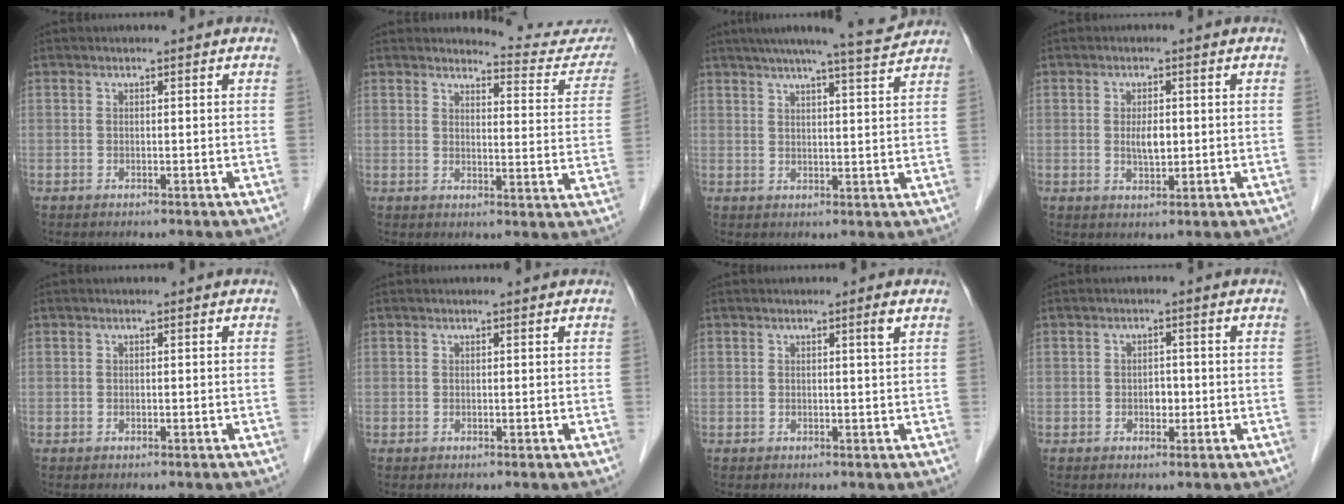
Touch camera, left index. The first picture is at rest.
{"total": 11.0, "force": [11.0, 1.0, 0.3], "torque": [0.016, -0.073, 0.103]}
{"total": 10.2, "force": [9.3, -0.3, 4.2], "torque": [-0.065, 0.007, 0.121]}
{"total": 3.0, "force": [0.0, 1.2, 2.7], "torque": [-0.051, -0.004, 0.002]}
{"total": 0.0}
{"total": 0.5, "force": [0.5, 0.1, 0.2], "torque": [-0.006, 0.005, 0.008]}
{"total": 1.1, "force": [0.4, -0.4, 0.9], "torque": [-0.019, -0.008, 0.009]}
{"total": 1.8, "force": [-0.6, 1.2, 1.2], "torque": [-0.017, 0.001, -0.008]}